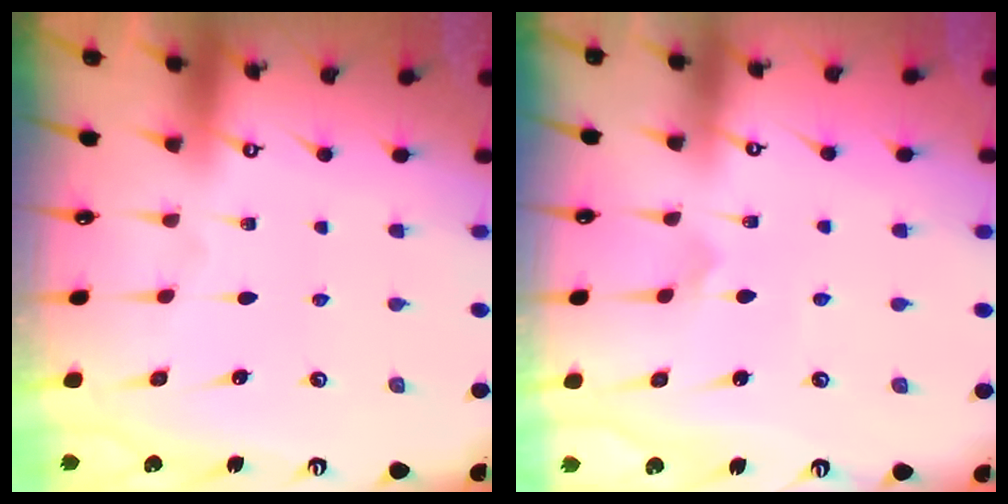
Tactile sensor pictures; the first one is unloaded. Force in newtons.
{"total": 2.9, "press": 2.9, "slide": 0.2}